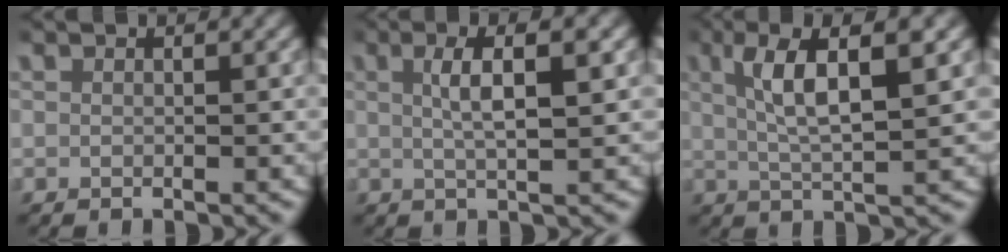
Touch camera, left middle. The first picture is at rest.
{"total": 3.7, "force": [1.0, 0.3, 3.6], "torque": [-0.058, 0.007, 0.019]}
{"total": 5.6, "force": [1.8, 1.0, 5.2], "torque": [-0.087, 0.012, 0.030]}